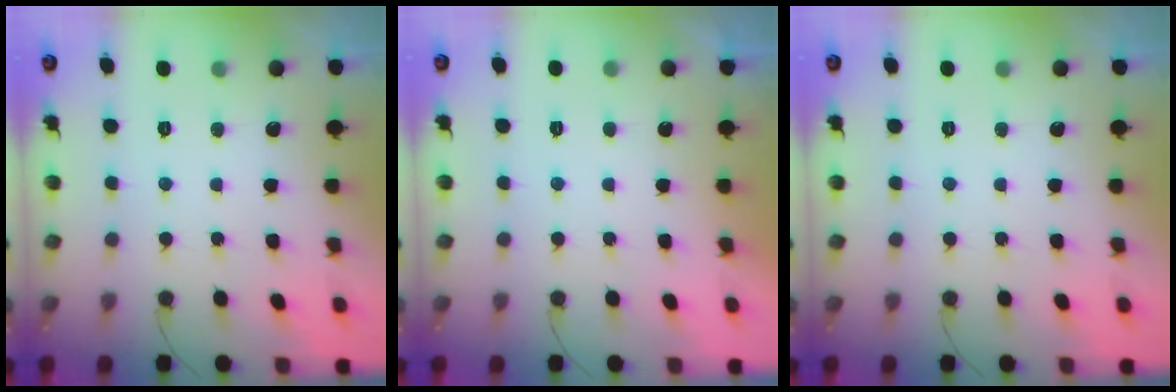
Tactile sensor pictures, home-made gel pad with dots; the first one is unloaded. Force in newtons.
{"total": 2.1, "press": 2.1, "slide": 0.4}
{"total": 0.0}